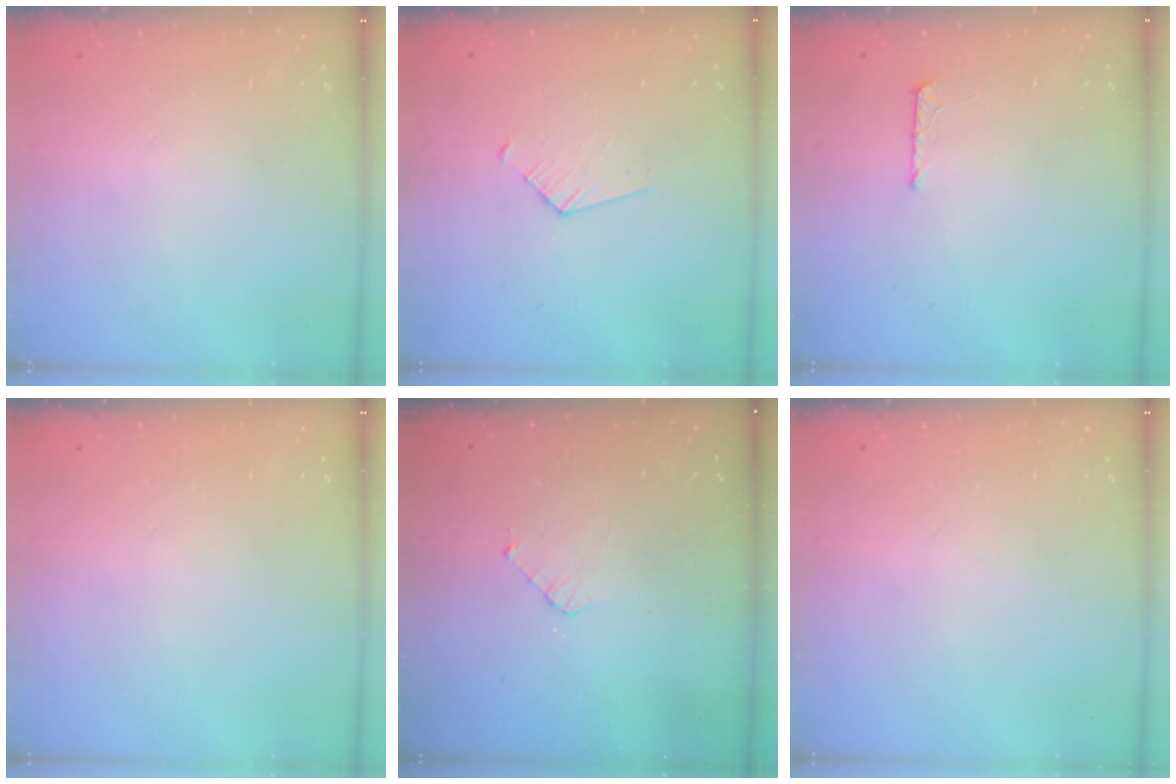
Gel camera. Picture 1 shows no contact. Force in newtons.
{"total": 3.8, "press": 3.8, "slide": 0.3}
{"total": 4.2, "press": 4.2, "slide": 0.5}
{"total": 0.0}
{"total": 3.2, "press": 3.2, "slide": 0.3}
{"total": 0.0}